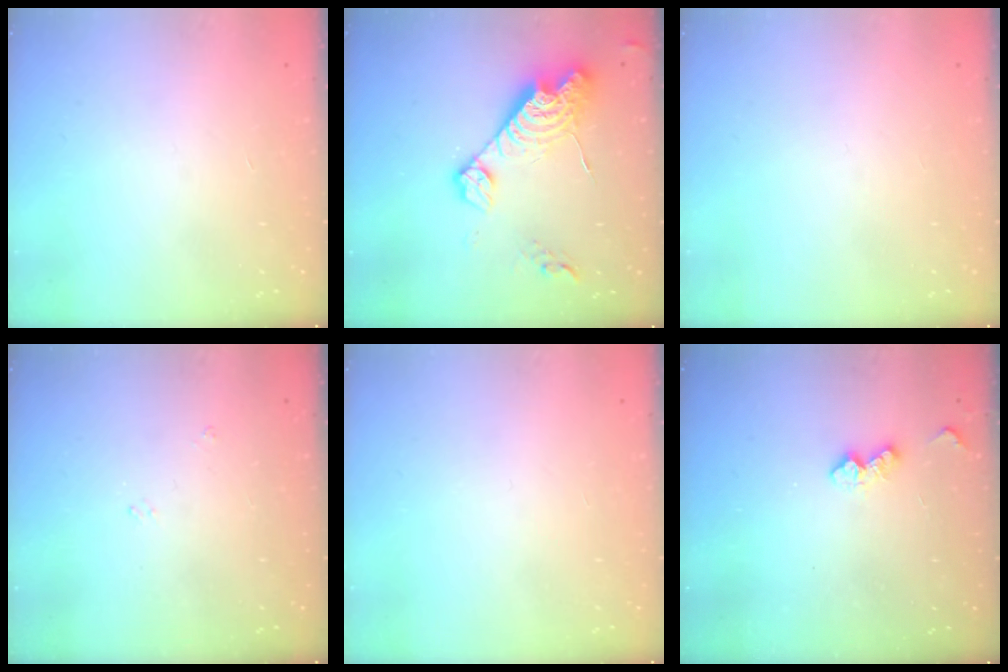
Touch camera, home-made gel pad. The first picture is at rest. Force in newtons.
{"total": 15.2, "press": 15.2, "slide": 1.1}
{"total": 0.0}
{"total": 2.7, "press": 2.7, "slide": 0.4}
{"total": 0.0}
{"total": 5.4, "press": 5.4, "slide": 0.8}